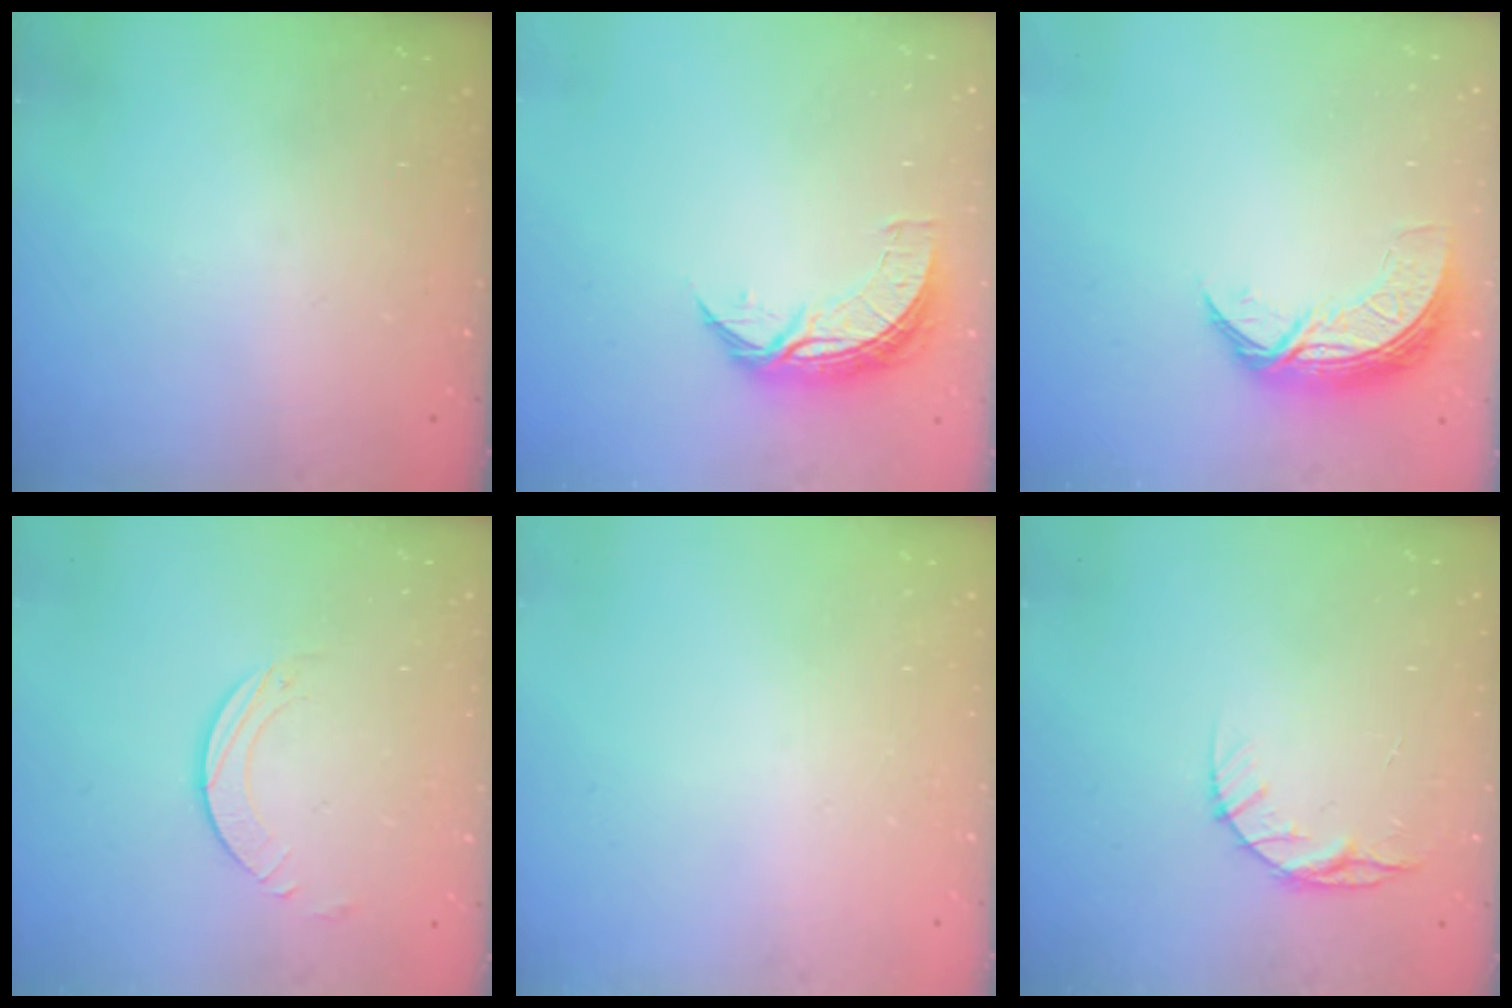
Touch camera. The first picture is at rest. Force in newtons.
{"total": 7.9, "press": 7.9, "slide": 0.1}
{"total": 8.2, "press": 8.2, "slide": 0.3}
{"total": 1.9, "press": 1.9, "slide": 0.1}
{"total": 0.0}
{"total": 6.1, "press": 6.0, "slide": 0.6}